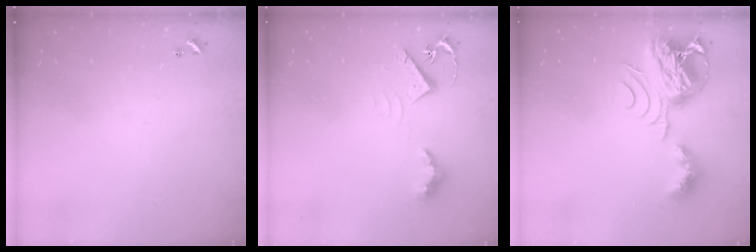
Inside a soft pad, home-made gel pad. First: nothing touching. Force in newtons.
{"total": 6.6, "press": 6.5, "slide": 1.0}
{"total": 7.9, "press": 7.8, "slide": 1.1}